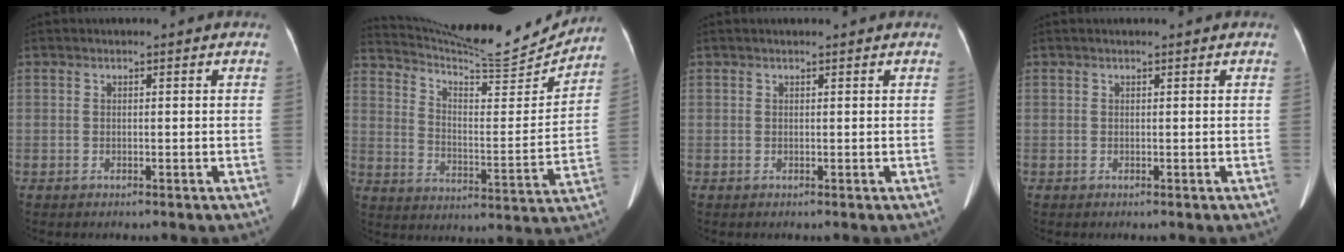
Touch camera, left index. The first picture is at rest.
{"total": 18.6, "force": [18.0, 0.7, 4.6], "torque": [-0.089, -0.045, 0.266]}
{"total": 1.4, "force": [1.2, 0.1, 0.7], "torque": [-0.008, 0.018, 0.019]}
{"total": 0.7, "force": [0.6, 0.1, 0.3], "torque": [-0.005, 0.013, 0.011]}